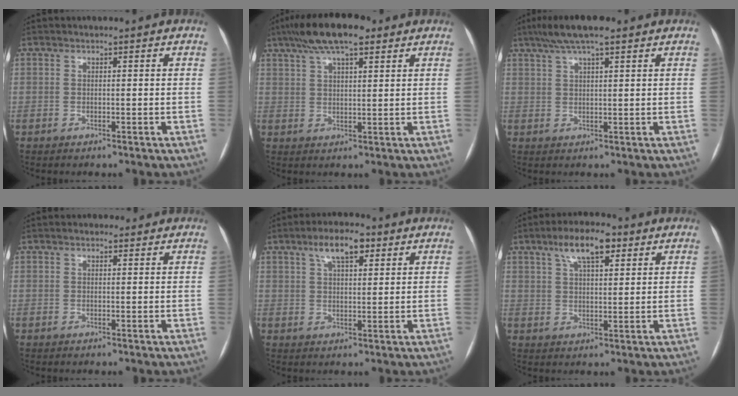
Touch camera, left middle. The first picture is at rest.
{"total": 10.7, "force": [7.2, 2.8, 7.4], "torque": [-0.133, 0.031, 0.120]}
{"total": 8.3, "force": [6.0, 1.4, 5.7], "torque": [-0.098, 0.036, 0.097]}
{"total": 1.4, "force": [1.0, 0.8, 0.5], "torque": [-0.013, 0.011, 0.011]}
{"total": 6.4, "force": [3.6, 2.3, 4.8], "torque": [-0.087, 0.016, 0.059]}
{"total": 7.7, "force": [4.3, 2.5, 5.8], "torque": [-0.106, 0.018, 0.073]}